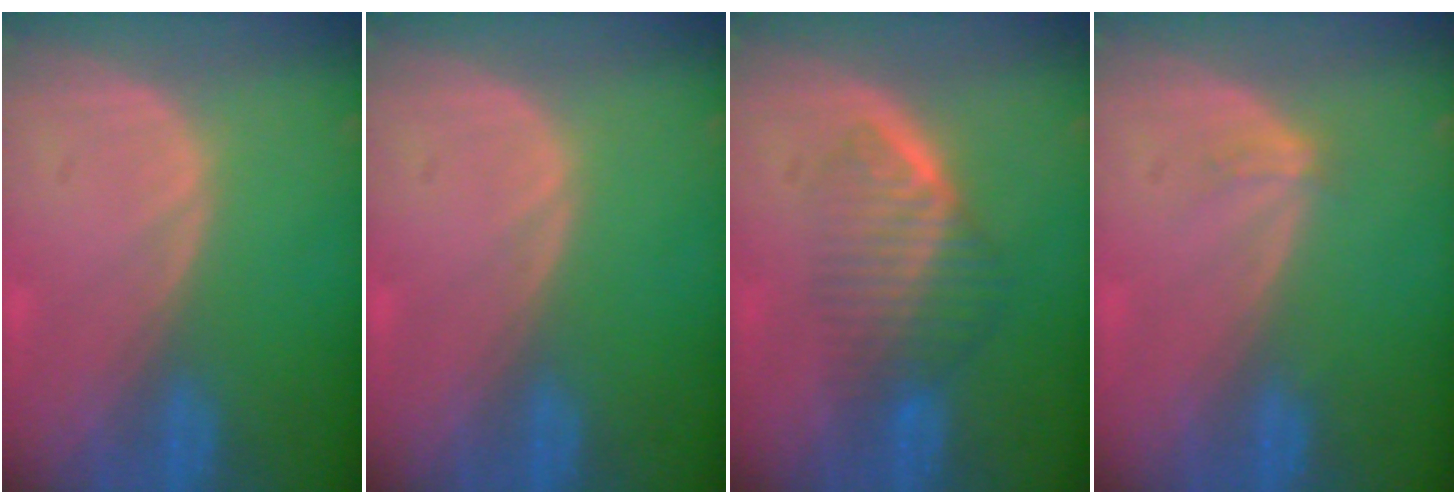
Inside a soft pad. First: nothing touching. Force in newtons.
{"total": 0.0}
{"total": 6.6, "press": 5.9, "slide": 2.9}
{"total": 1.5, "press": 1.1, "slide": 1.0}